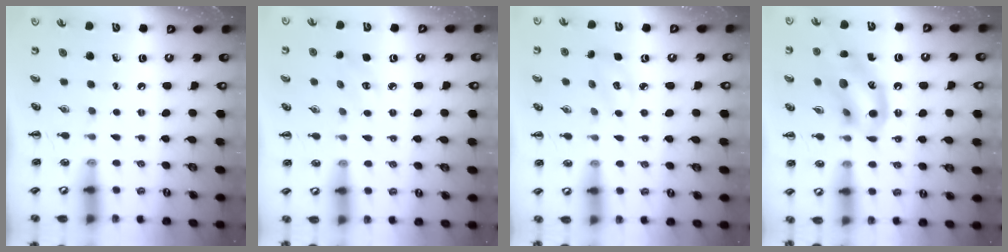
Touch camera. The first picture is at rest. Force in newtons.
{"total": 3.9, "press": 3.7, "slide": 1.1}
{"total": 4.1, "press": 4.0, "slide": 0.9}
{"total": 13.9, "press": 13.7, "slide": 2.2}